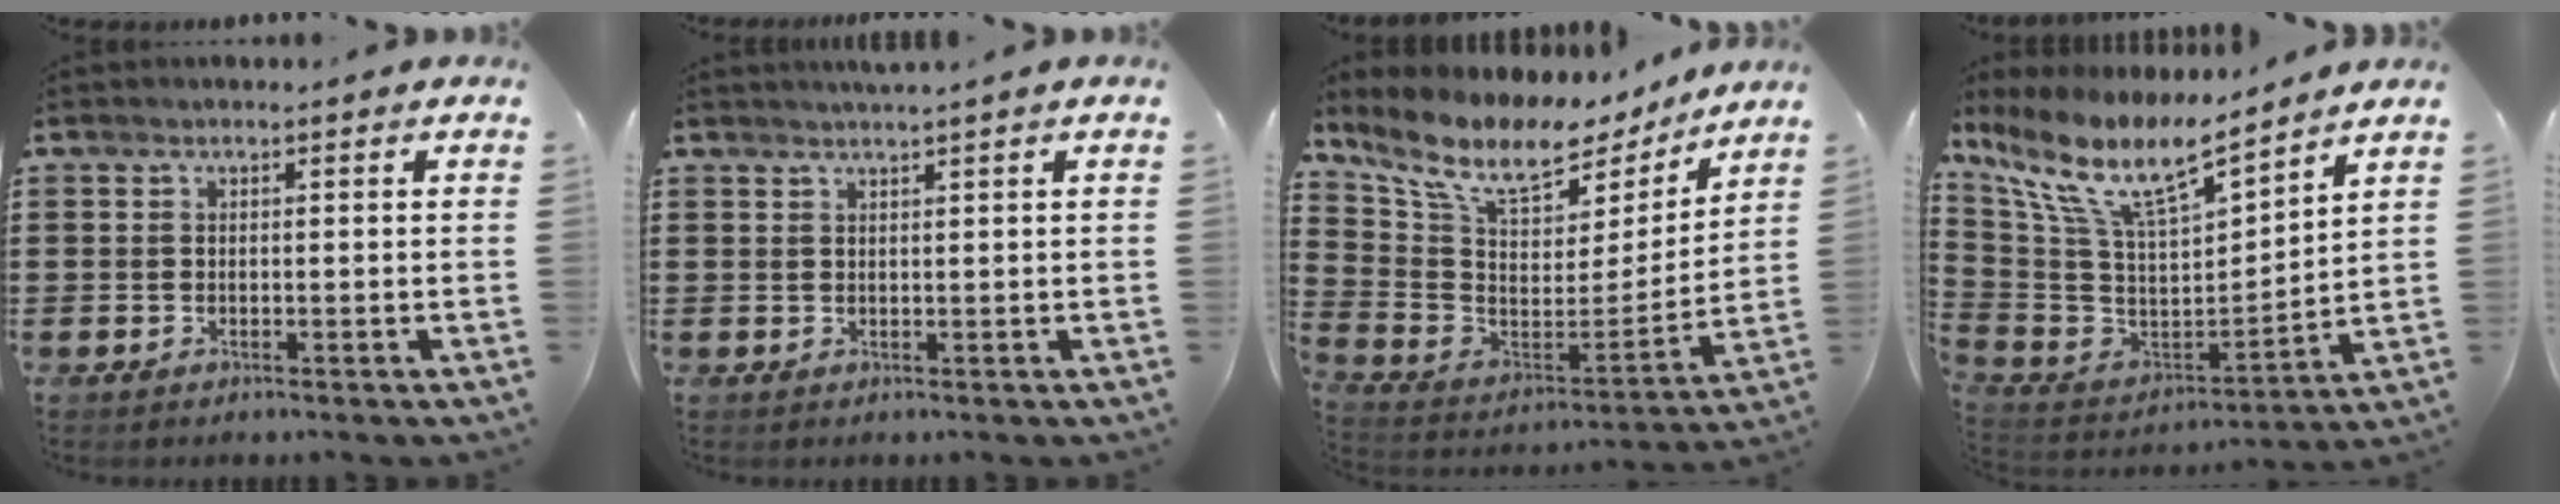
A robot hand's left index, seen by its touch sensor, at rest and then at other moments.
{"total": 1.3, "force": [1.1, -0.4, 0.5], "torque": [-0.009, -0.002, 0.022]}
{"total": 10.7, "force": [8.1, 4.1, 5.7], "torque": [-0.137, -0.058, 0.139]}
{"total": 12.1, "force": [8.6, 2.9, 8.0], "torque": [-0.186, -0.055, 0.150]}